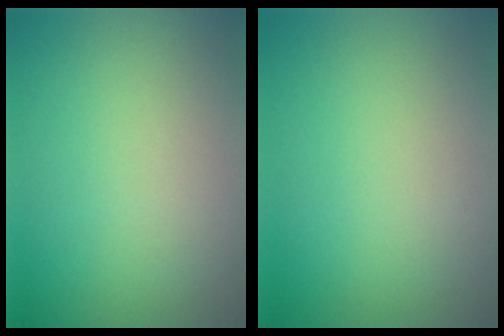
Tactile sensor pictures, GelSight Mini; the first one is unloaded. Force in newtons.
{"total": 0.0}